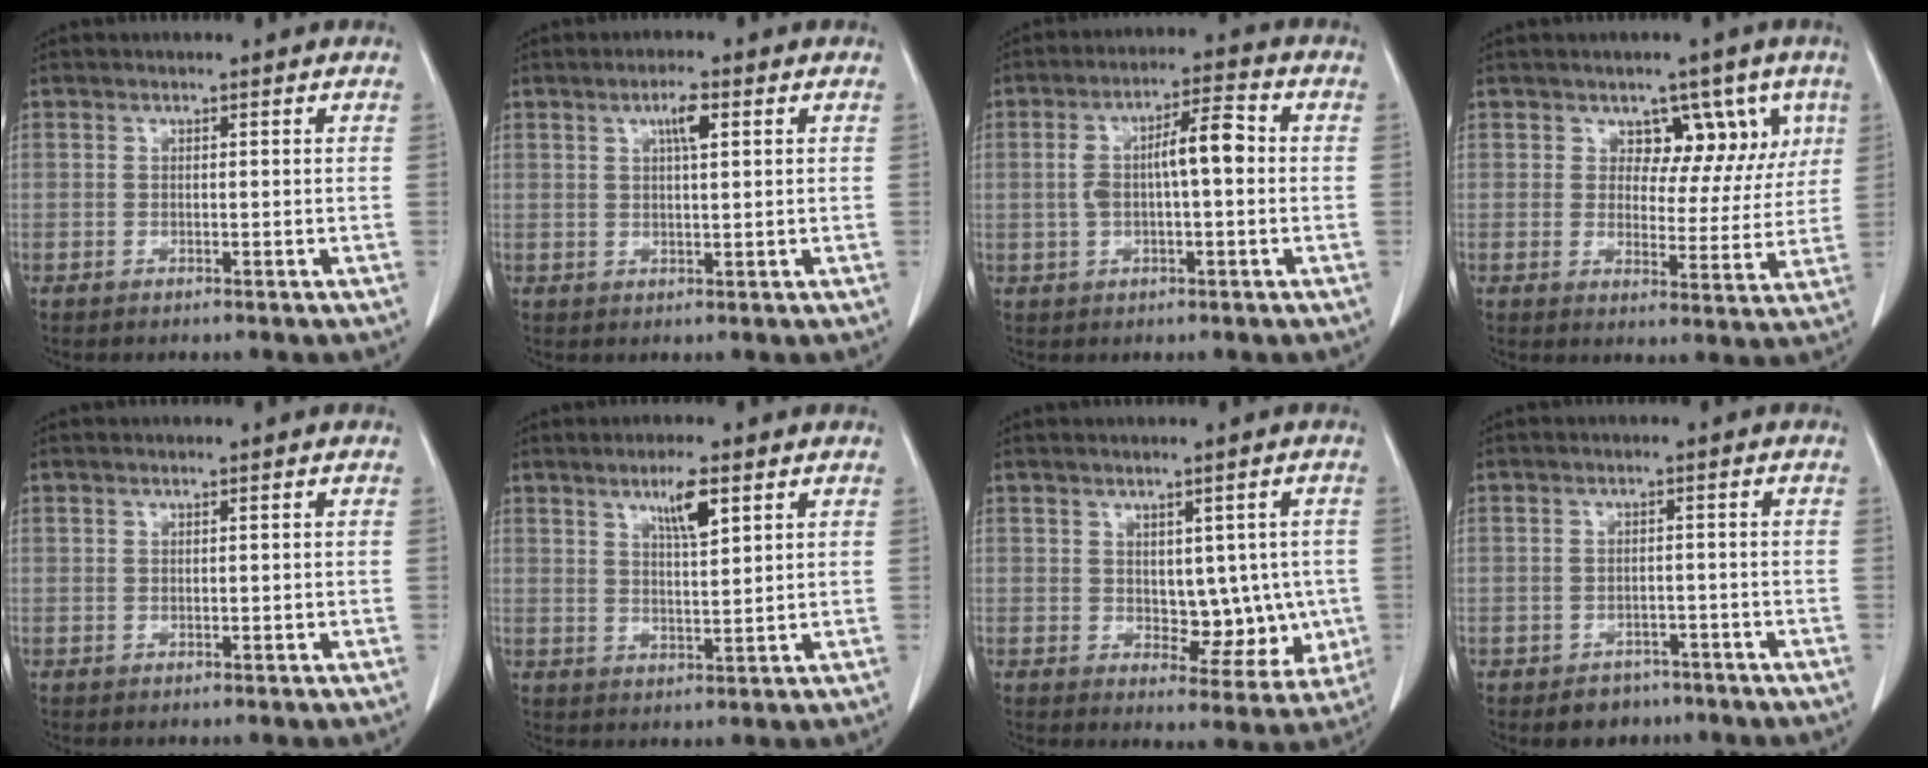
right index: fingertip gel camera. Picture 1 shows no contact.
{"total": 3.4, "force": [1.4, 0.6, 3.0], "torque": [-0.054, 0.002, 0.022]}
{"total": 7.6, "force": [0.2, 2.0, 7.4], "torque": [-0.141, 0.028, 0.003]}
{"total": 7.3, "force": [3.8, 5.0, 3.7], "torque": [-0.021, 0.009, 0.049]}
{"total": 0.0}
{"total": 5.3, "force": [2.9, 0.8, 4.4], "torque": [-0.077, -0.002, 0.050]}
{"total": 7.7, "force": [0.2, 4.7, 6.1], "torque": [-0.056, 0.005, 0.018]}
{"total": 3.8, "force": [-2.6, 2.7, 0.6], "torque": [-0.006, 0.011, -0.032]}